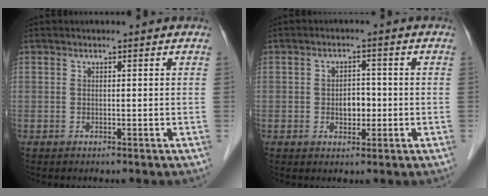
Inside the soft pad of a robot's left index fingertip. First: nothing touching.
{"total": 3.2, "force": [-0.6, 2.1, 2.3], "torque": [-0.035, 0.006, -0.005]}